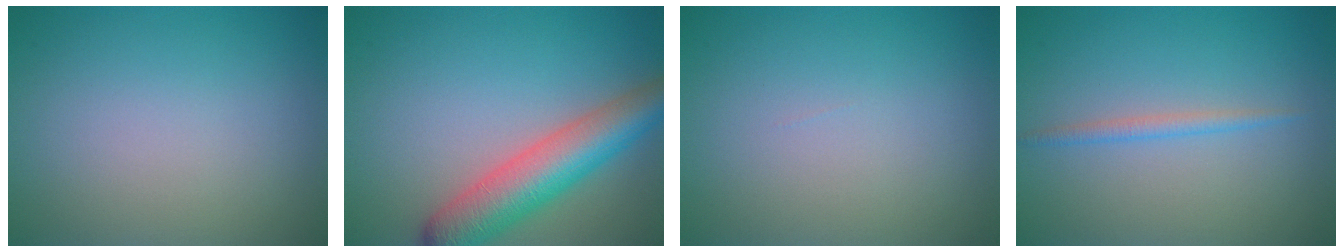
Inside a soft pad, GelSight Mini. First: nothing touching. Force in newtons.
{"total": 6.8, "press": 6.8, "slide": 0.4}
{"total": 0.0}
{"total": 1.2, "press": 1.2, "slide": 0.1}